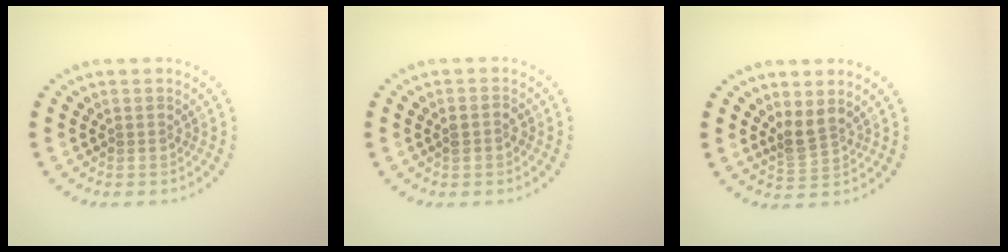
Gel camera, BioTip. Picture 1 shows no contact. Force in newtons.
{"total": 1.5, "press": 1.4, "slide": 0.4}
{"total": 2.3, "press": 1.8, "slide": 1.5}